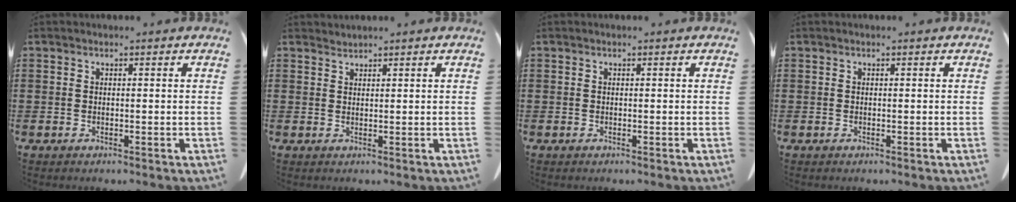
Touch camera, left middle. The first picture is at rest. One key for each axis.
{"total": 1.0, "fx": 1.0, "fy": -0.1, "fz": -0.1, "tx": 0.000, "ty": -0.002, "tz": 0.020}
{"total": 0.0}
{"total": 0.0}